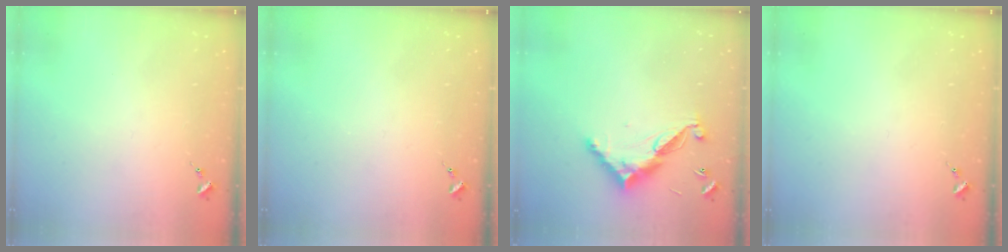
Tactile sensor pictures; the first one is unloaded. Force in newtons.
{"total": 0.0}
{"total": 12.2, "press": 12.1, "slide": 0.3}
{"total": 0.0}